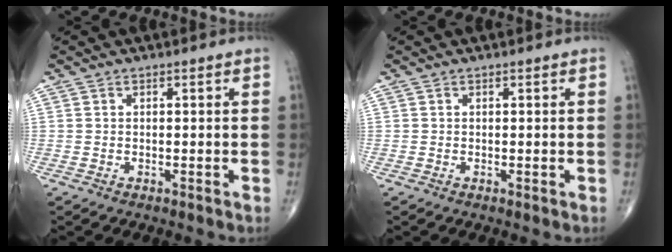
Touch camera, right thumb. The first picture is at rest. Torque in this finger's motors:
{"motor_torque": [0.38, 0.31, 0.06, 0.05, 0.01]}